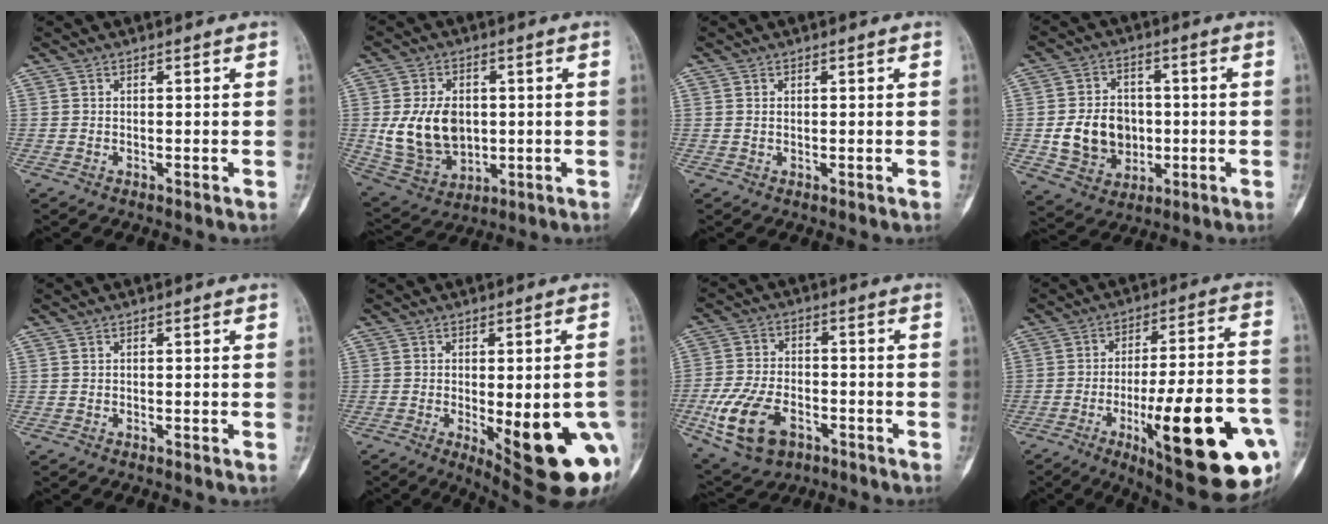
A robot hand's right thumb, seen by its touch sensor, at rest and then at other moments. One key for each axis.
{"total": 13.4, "fx": 0.4, "fy": 9.5, "fz": 9.4, "tx": -0.149, "ty": -0.008, "tz": 0.026}
{"total": 0.7, "fx": 0.3, "fy": 0.4, "fz": 0.5, "tx": -0.006, "ty": -0.001, "tz": 0.006}
{"total": 11.6, "fx": -1.1, "fy": 9.3, "fz": 6.7, "tx": -0.084, "ty": 0.007, "tz": -0.008}
{"total": 0.0}
{"total": 18.2, "fx": -4.9, "fy": 5.8, "fz": 16.5, "tx": -0.153, "ty": -0.007, "tz": -0.039}
{"total": 13.8, "fx": -5.3, "fy": 8.5, "fz": 9.4, "tx": -0.182, "ty": 0.014, "tz": -0.090}
{"total": 26.2, "fx": -8.7, "fy": 6.5, "fz": 23.8, "tx": -0.305, "ty": 0.014, "tz": -0.115}